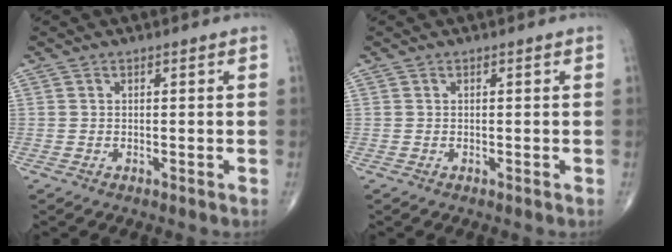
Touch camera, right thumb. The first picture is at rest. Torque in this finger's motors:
{"motor_torque": [0.00, 0.00, -0.06, 0.04, 0.06]}